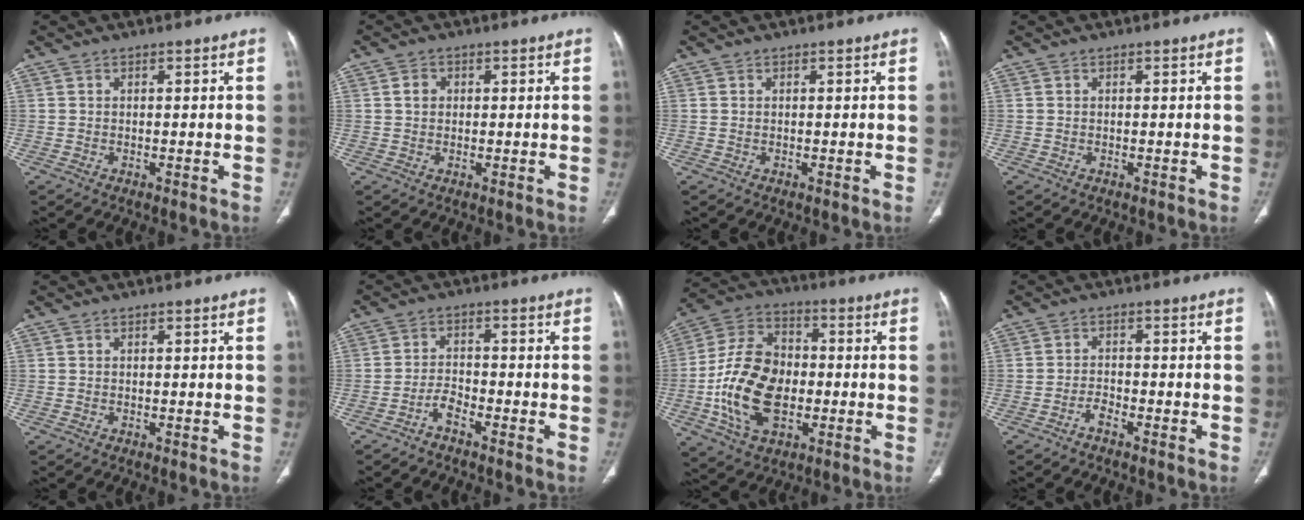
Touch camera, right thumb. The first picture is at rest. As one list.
[{"total": 2.1, "force": [0.4, 1.8, 1.1], "torque": [-0.009, 0.004, 0.005]}, {"total": 0.0}, {"total": 0.0}, {"total": 0.0}, {"total": 2.9, "force": [-2.3, 0.8, 1.6], "torque": [-0.031, 0.020, -0.048]}, {"total": 17.8, "force": [-3.0, 11.8, 13.0], "torque": [-0.226, 0.021, -0.051]}, {"total": 2.0, "force": [-1.7, 0.5, 1.1], "torque": [-0.024, 0.013, -0.034]}]